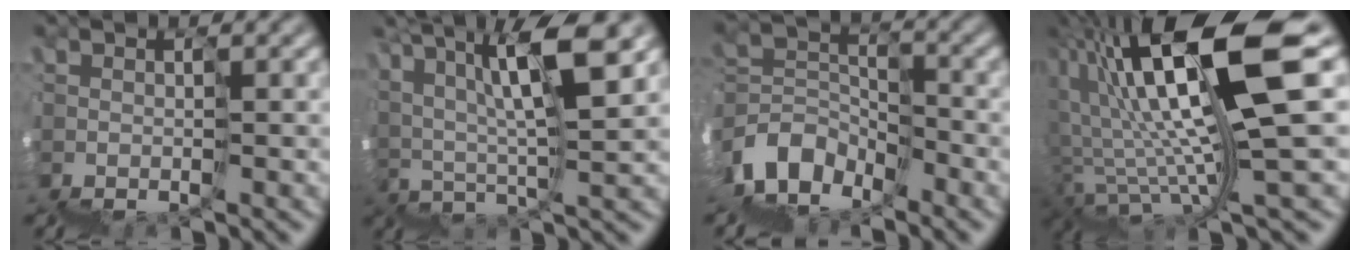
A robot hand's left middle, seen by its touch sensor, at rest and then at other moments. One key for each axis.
{"total": 7.9, "fx": 6.0, "fy": 1.0, "fz": 5.1, "tx": -0.085, "ty": 0.046, "tz": 0.100}
{"total": 2.9, "fx": -2.1, "fy": 1.7, "fz": -1.1, "tx": 0.026, "ty": 0.029, "tz": -0.057}
{"total": 12.1, "fx": 5.8, "fy": 1.6, "fz": 10.5, "tx": -0.167, "ty": 0.033, "tz": 0.108}